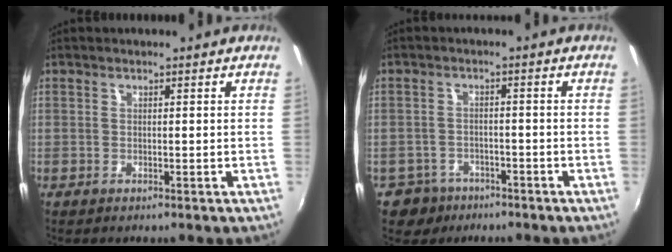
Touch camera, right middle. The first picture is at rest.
{"total": 5.3, "force": [-3.6, 3.9, 0.8], "torque": [-0.034, 0.007, -0.058]}